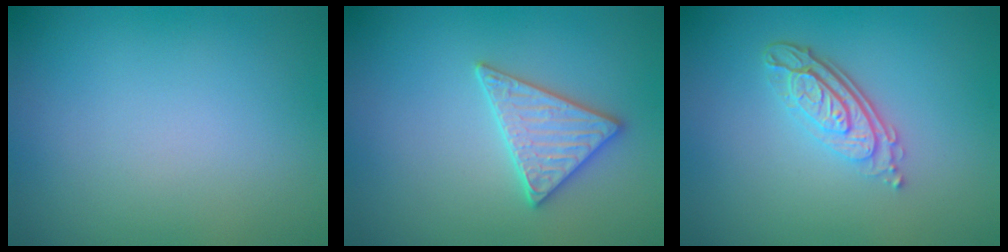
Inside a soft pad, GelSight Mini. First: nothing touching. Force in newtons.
{"total": 3.1, "press": 3.0, "slide": 0.4}
{"total": 4.0, "press": 2.8, "slide": 2.8}